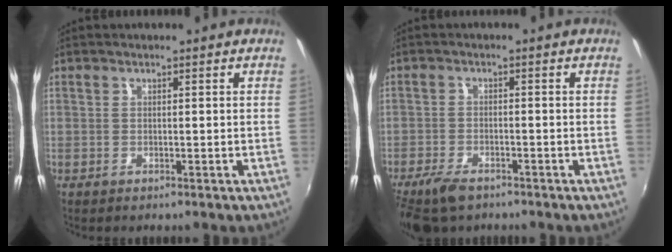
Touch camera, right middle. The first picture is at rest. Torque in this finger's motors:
{"motor_torque": [0.00, -0.28, 0.09, 0.05]}